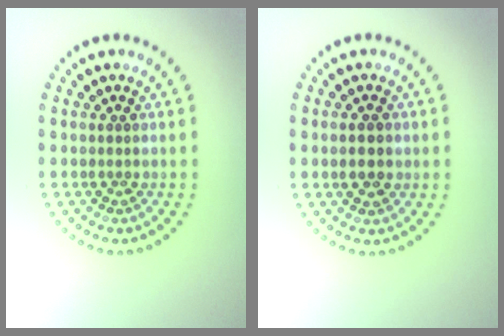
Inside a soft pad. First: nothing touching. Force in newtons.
{"total": 2.2, "press": 2.1, "slide": 0.3}